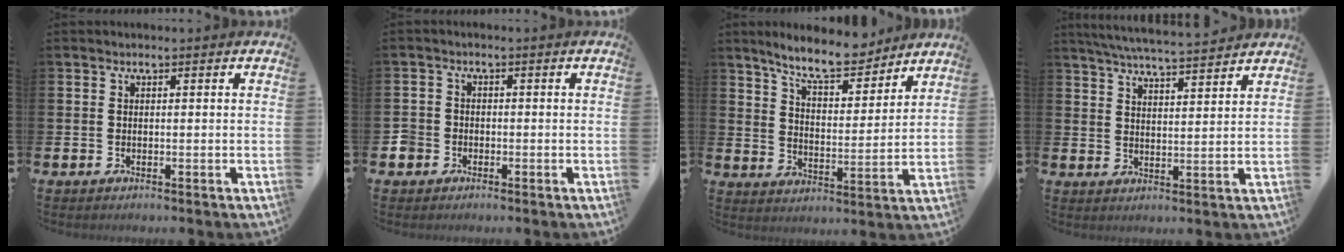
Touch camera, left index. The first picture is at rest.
{"total": 2.2, "force": [-1.2, 1.8, 0.1], "torque": [-0.003, 0.004, -0.031]}
{"total": 9.2, "force": [8.4, 1.9, 3.0], "torque": [-0.078, -0.045, 0.151]}
{"total": 5.8, "force": [5.7, -0.1, 1.3], "torque": [-0.048, -0.031, 0.101]}